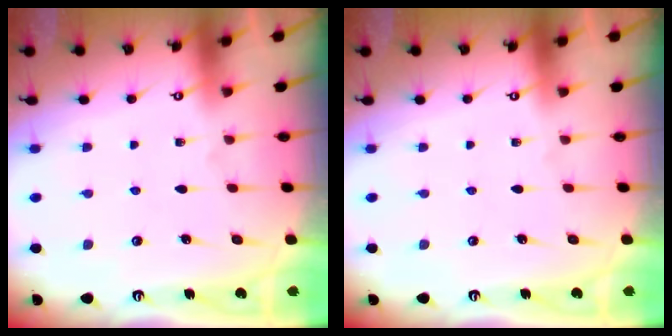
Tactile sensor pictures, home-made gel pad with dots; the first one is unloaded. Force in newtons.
{"total": 0.0}